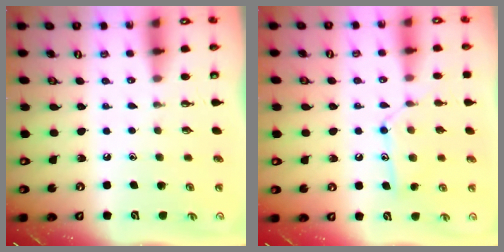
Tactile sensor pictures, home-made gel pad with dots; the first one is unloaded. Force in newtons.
{"total": 12.9, "press": 12.9, "slide": 0.8}